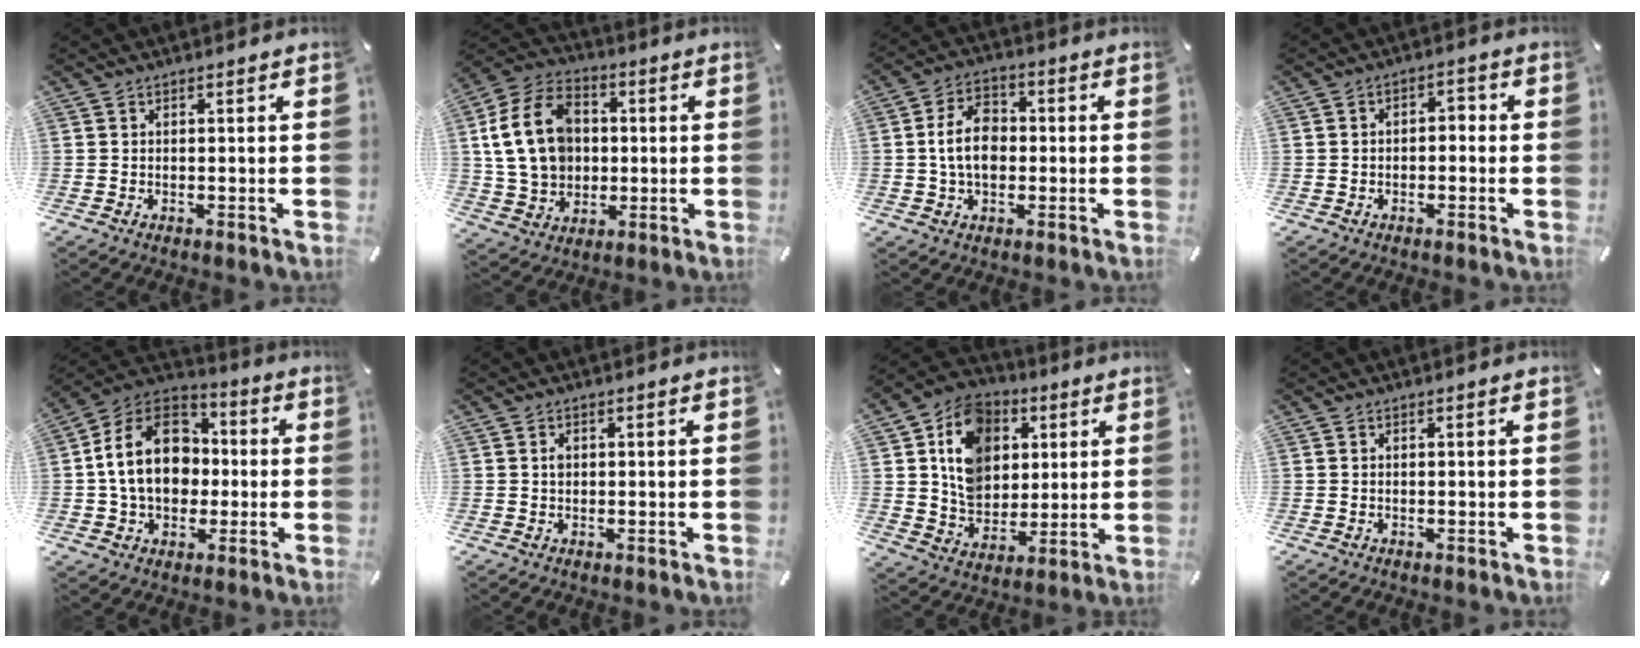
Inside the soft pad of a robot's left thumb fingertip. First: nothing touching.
{"total": 16.5, "force": [1.2, 13.3, 9.5], "torque": [-0.205, 0.016, 0.026]}
{"total": 9.4, "force": [-0.2, 6.6, 6.7], "torque": [-0.128, 0.007, -0.007]}
{"total": 2.8, "force": [-1.7, 1.6, 1.4], "torque": [-0.026, 0.015, -0.036]}
{"total": 17.5, "force": [-0.5, 14.0, 10.4], "torque": [-0.216, 0.022, -0.009]}
{"total": 0.9, "force": [0.2, 0.8, 0.5], "torque": [-0.003, -0.002, 0.001]}
{"total": 14.2, "force": [3.8, 12.0, 6.6], "torque": [-0.126, -0.008, 0.076]}
{"total": 0.0}